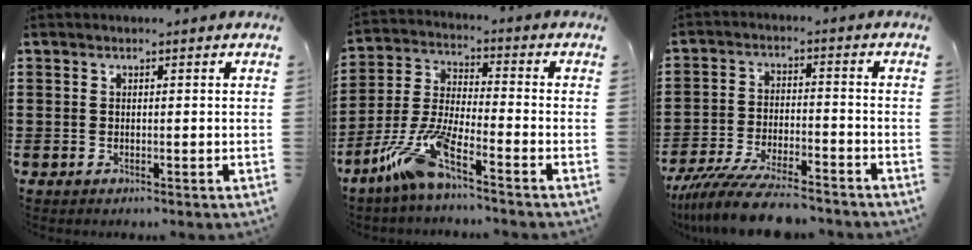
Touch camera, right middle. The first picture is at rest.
{"total": 10.0, "force": [-6.8, 1.0, 7.3], "torque": [-0.185, -0.018, -0.141]}
{"total": 8.9, "force": [-7.9, 1.1, 4.1], "torque": [-0.087, 0.005, -0.151]}